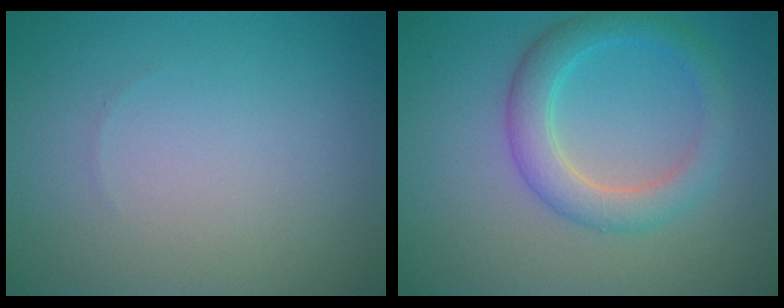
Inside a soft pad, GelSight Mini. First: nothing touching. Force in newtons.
{"total": 3.9, "press": 3.9, "slide": 0.2}